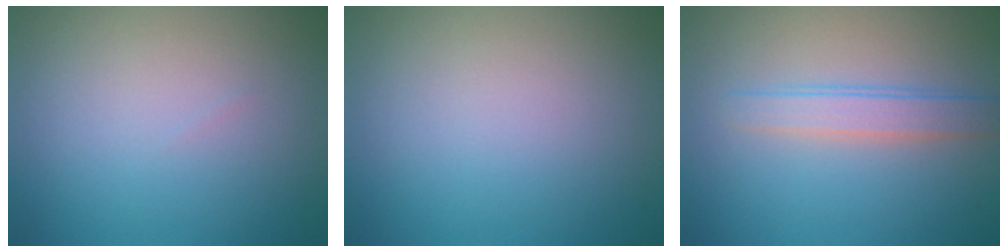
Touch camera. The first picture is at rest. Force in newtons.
{"total": 0.0}
{"total": 2.4, "press": 2.4, "slide": 0.2}